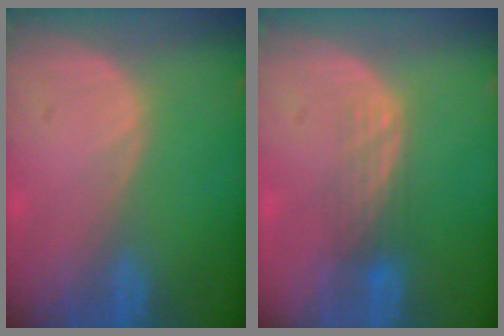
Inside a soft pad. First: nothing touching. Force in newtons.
{"total": 3.6, "press": 3.0, "slide": 2.0}